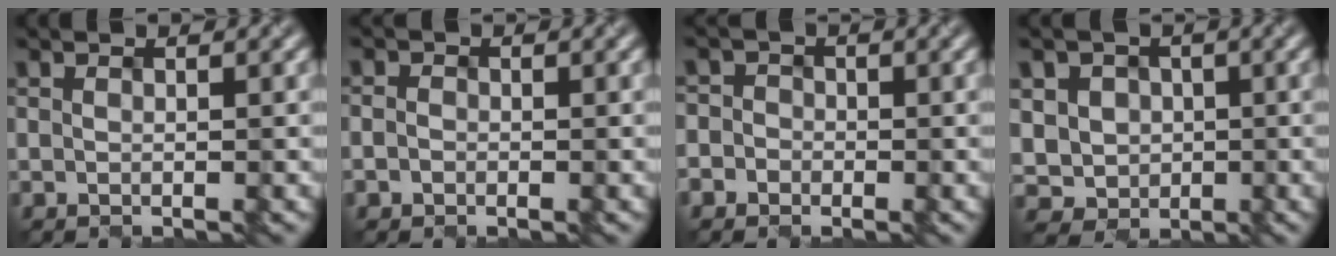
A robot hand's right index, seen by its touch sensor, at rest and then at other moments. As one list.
[{"total": 1.0, "force": [-0.8, 0.6, -0.2], "torque": [-0.001, 0.000, -0.010]}, {"total": 2.1, "force": [-0.9, 1.9, -0.2], "torque": [0.027, 0.004, -0.033]}, {"total": 5.4, "force": [0.0, 5.0, 2.0], "torque": [-0.056, 0.019, -0.008]}]